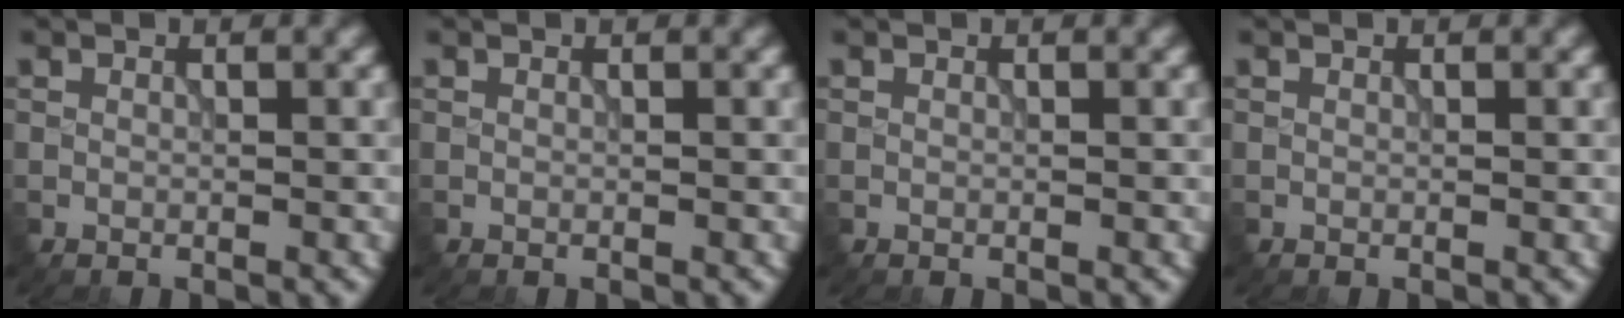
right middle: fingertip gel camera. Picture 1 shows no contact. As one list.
[{"total": 0.0}, {"total": 0.0}, {"total": 0.0}]